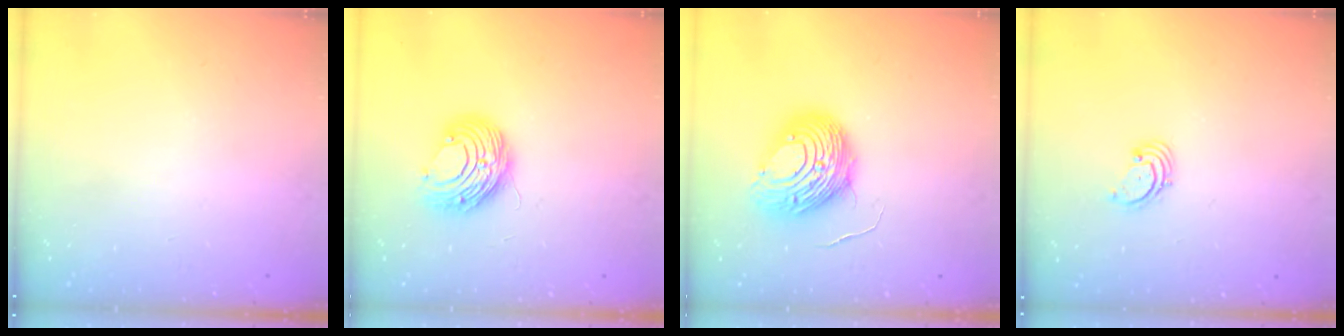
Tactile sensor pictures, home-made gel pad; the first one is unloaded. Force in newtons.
{"total": 8.8, "press": 8.8, "slide": 0.3}
{"total": 11.8, "press": 11.7, "slide": 1.2}
{"total": 1.7, "press": 1.7, "slide": 0.2}